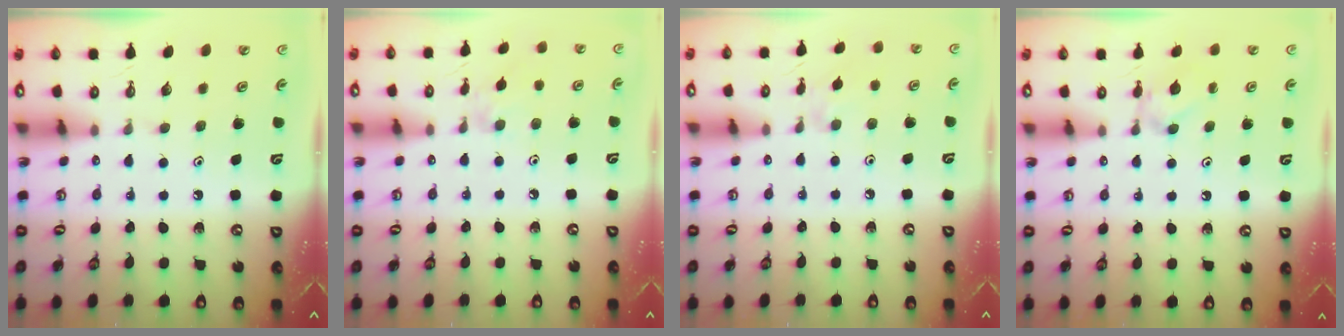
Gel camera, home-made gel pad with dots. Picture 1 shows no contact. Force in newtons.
{"total": 4.0, "press": 4.0, "slide": 0.5}
{"total": 2.1, "press": 2.1, "slide": 0.5}
{"total": 6.2, "press": 6.1, "slide": 1.0}